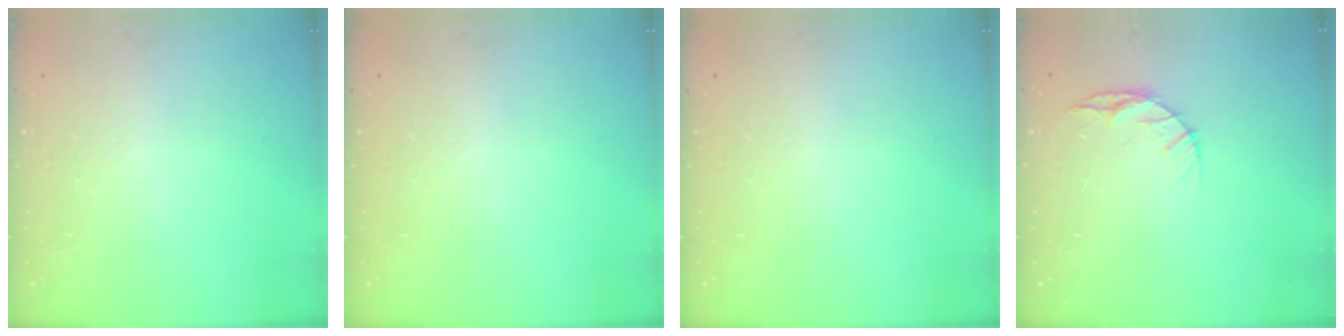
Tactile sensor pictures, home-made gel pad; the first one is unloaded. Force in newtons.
{"total": 0.0}
{"total": 0.0}
{"total": 6.1, "press": 6.0, "slide": 0.6}